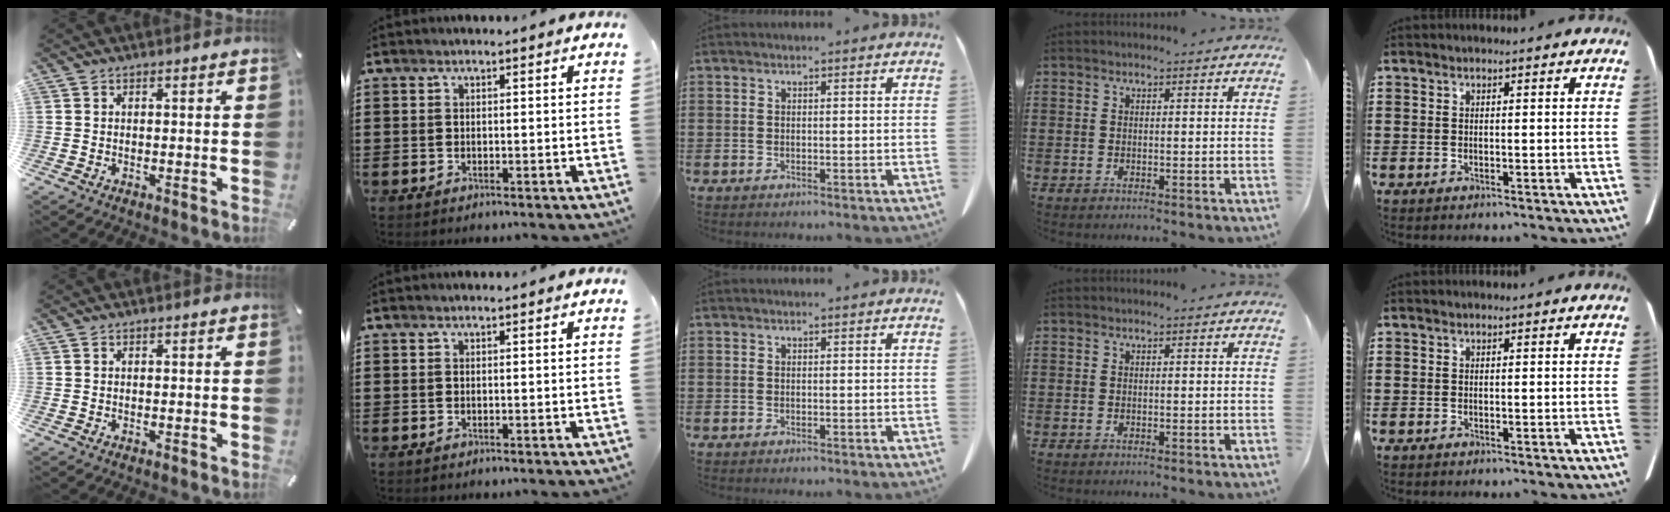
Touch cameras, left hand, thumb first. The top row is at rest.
{}